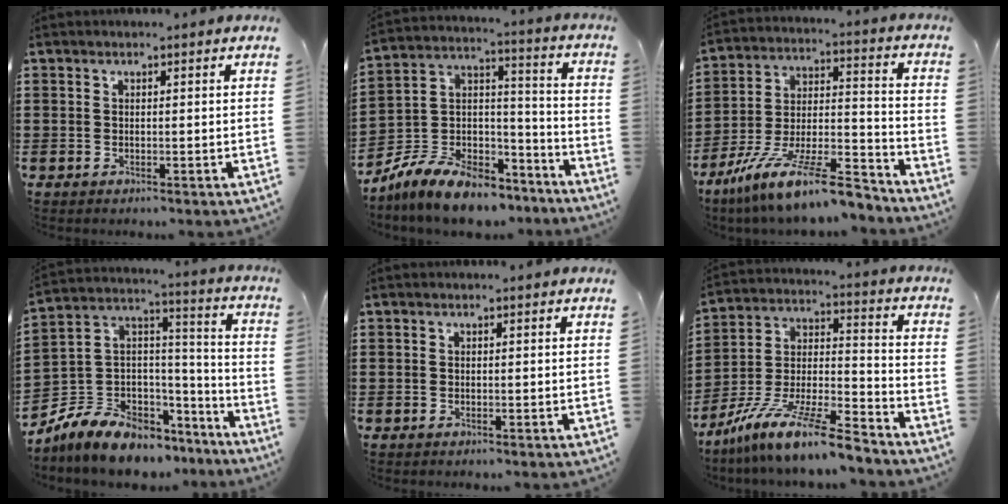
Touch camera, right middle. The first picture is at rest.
{"total": 9.7, "force": [-8.4, 3.4, 3.5], "torque": [-0.076, 0.024, -0.164]}
{"total": 14.3, "force": [-11.9, 1.6, 7.8], "torque": [-0.136, 0.033, -0.222]}
{"total": 8.4, "force": [-6.5, 4.8, 2.2], "torque": [-0.073, 0.002, -0.130]}
{"total": 0.0}
{"total": 12.5, "force": [-10.8, 0.8, 6.3], "torque": [-0.110, 0.023, -0.208]}